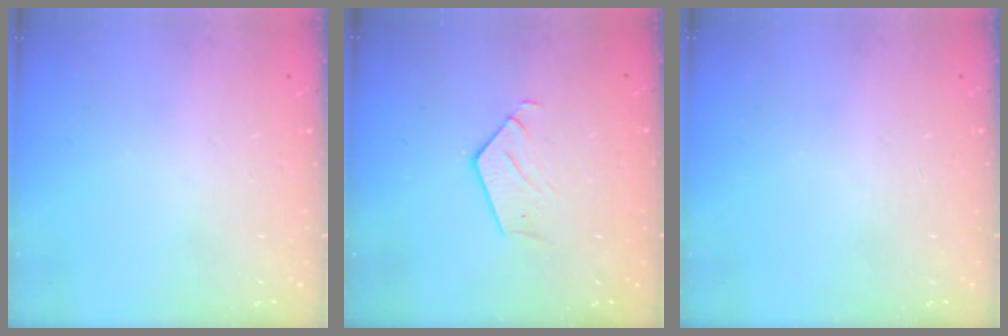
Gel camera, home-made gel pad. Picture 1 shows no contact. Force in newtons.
{"total": 3.1, "press": 3.1, "slide": 0.1}
{"total": 0.0}